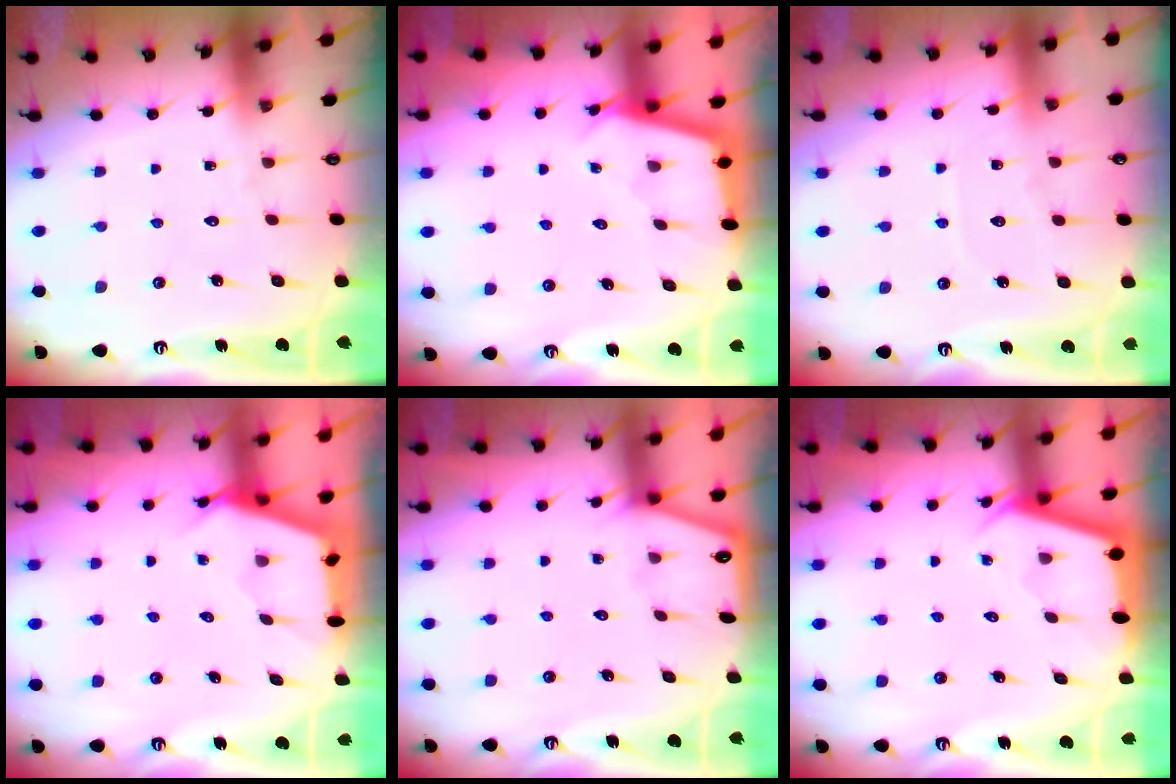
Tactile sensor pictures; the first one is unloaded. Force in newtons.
{"total": 2.8, "press": 2.8, "slide": 0.3}
{"total": 4.0, "press": 3.9, "slide": 0.5}
{"total": 2.7, "press": 2.7, "slide": 0.3}
{"total": 1.2, "press": 1.1, "slide": 0.1}
{"total": 2.7, "press": 2.7, "slide": 0.2}